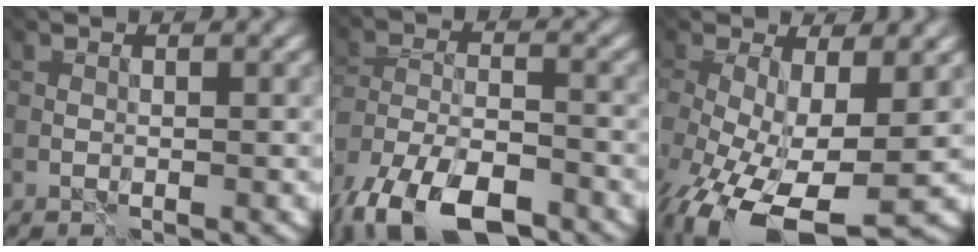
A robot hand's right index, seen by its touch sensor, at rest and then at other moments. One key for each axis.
{"total": 11.3, "fx": -8.9, "fy": 4.0, "fz": 5.7, "tx": -0.109, "ty": -0.027, "tz": -0.155}
{"total": 11.2, "fx": -4.0, "fy": 5.5, "fz": 8.9, "tx": -0.177, "ty": -0.055, "tz": -0.049}